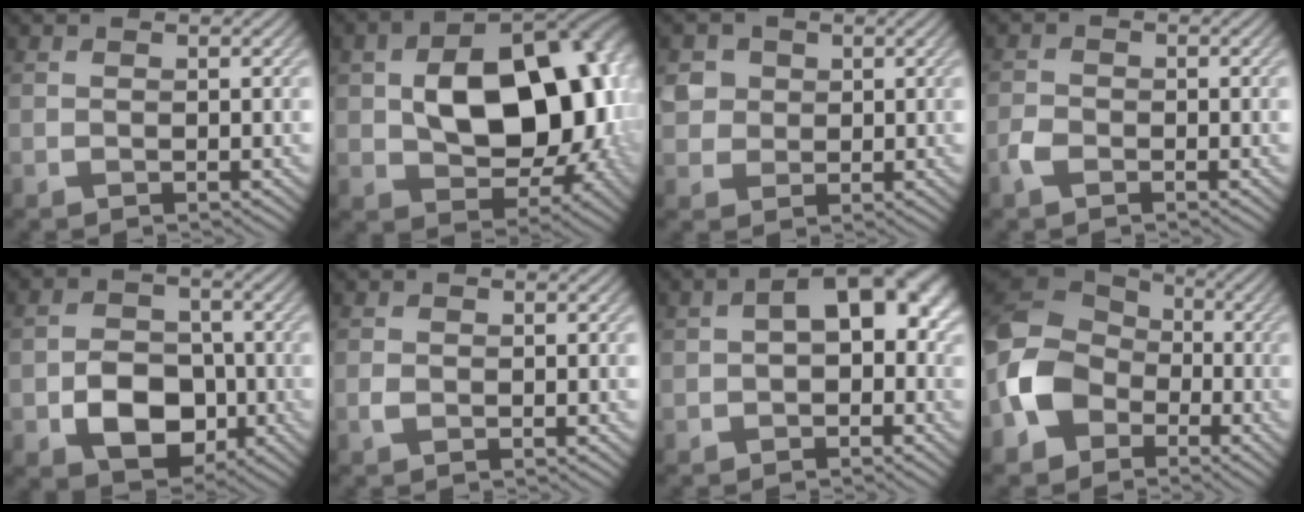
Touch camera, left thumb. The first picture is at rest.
{"total": 17.4, "force": [0.4, 11.5, 13.1], "torque": [-0.174, -0.010, 0.024]}
{"total": 3.4, "force": [0.8, 3.2, 0.9], "torque": [-0.031, -0.002, 0.012]}
{"total": 2.2, "force": [-1.4, 1.3, 1.1], "torque": [-0.026, 0.001, -0.034]}
{"total": 7.5, "force": [-2.5, 5.5, 4.5], "torque": [-0.079, -0.009, -0.048]}
{"total": 1.1, "force": [-0.4, 0.8, 0.6], "torque": [-0.016, -0.002, -0.009]}
{"total": 7.4, "force": [0.1, 4.9, 5.5], "torque": [-0.059, 0.004, -0.002]}
{"total": 10.7, "force": [-3.8, 8.2, 5.7], "torque": [-0.151, -0.005, -0.095]}